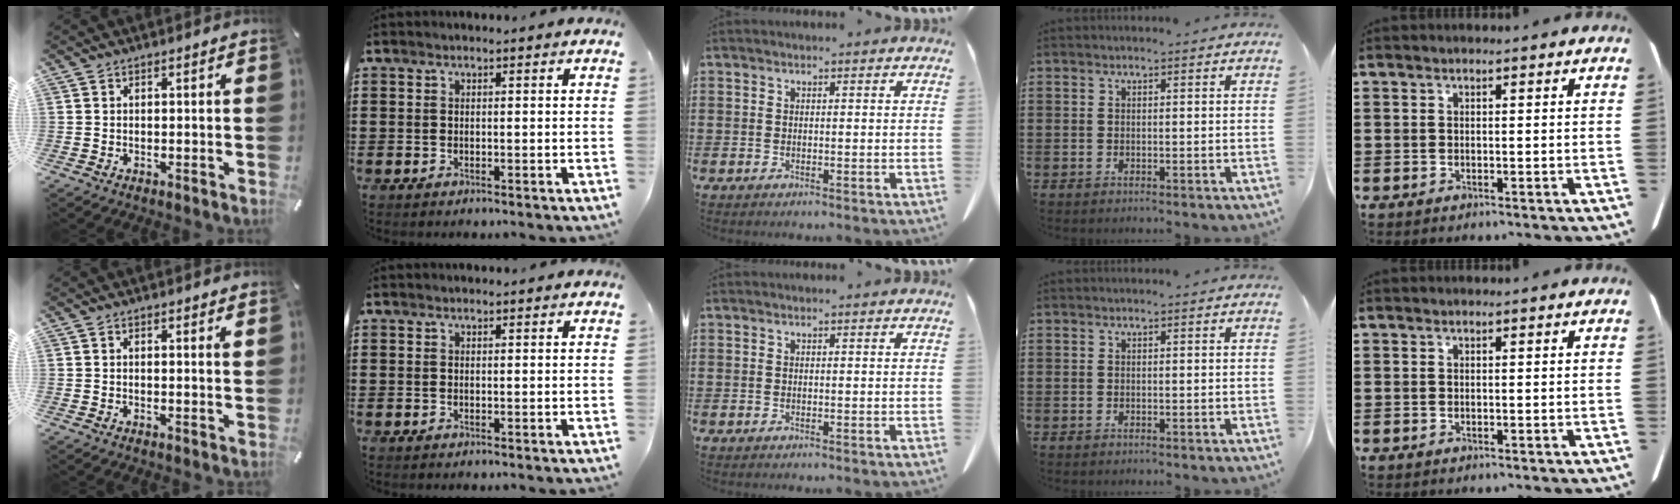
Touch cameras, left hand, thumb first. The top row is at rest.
{"thumb": {"total": 1.1, "force": [0.5, 0.1, 1.0], "torque": [-0.012, -0.004, 0.007]}}